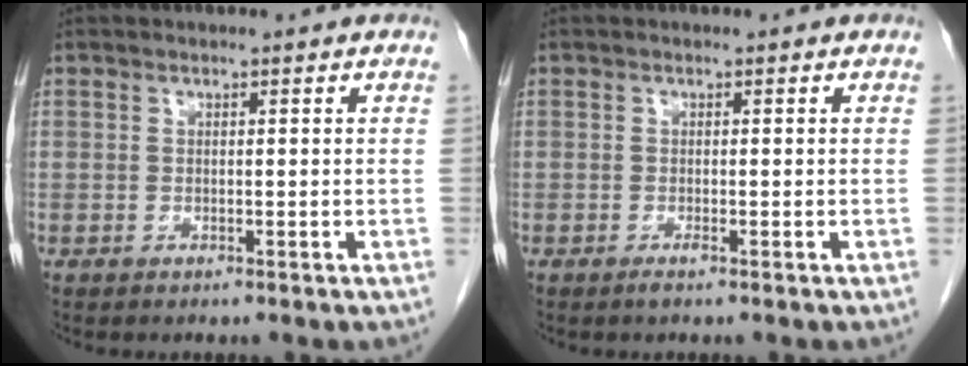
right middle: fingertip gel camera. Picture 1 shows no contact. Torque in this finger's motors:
{"motor_torque": [0.07, -0.12, 0.01, 0.03]}